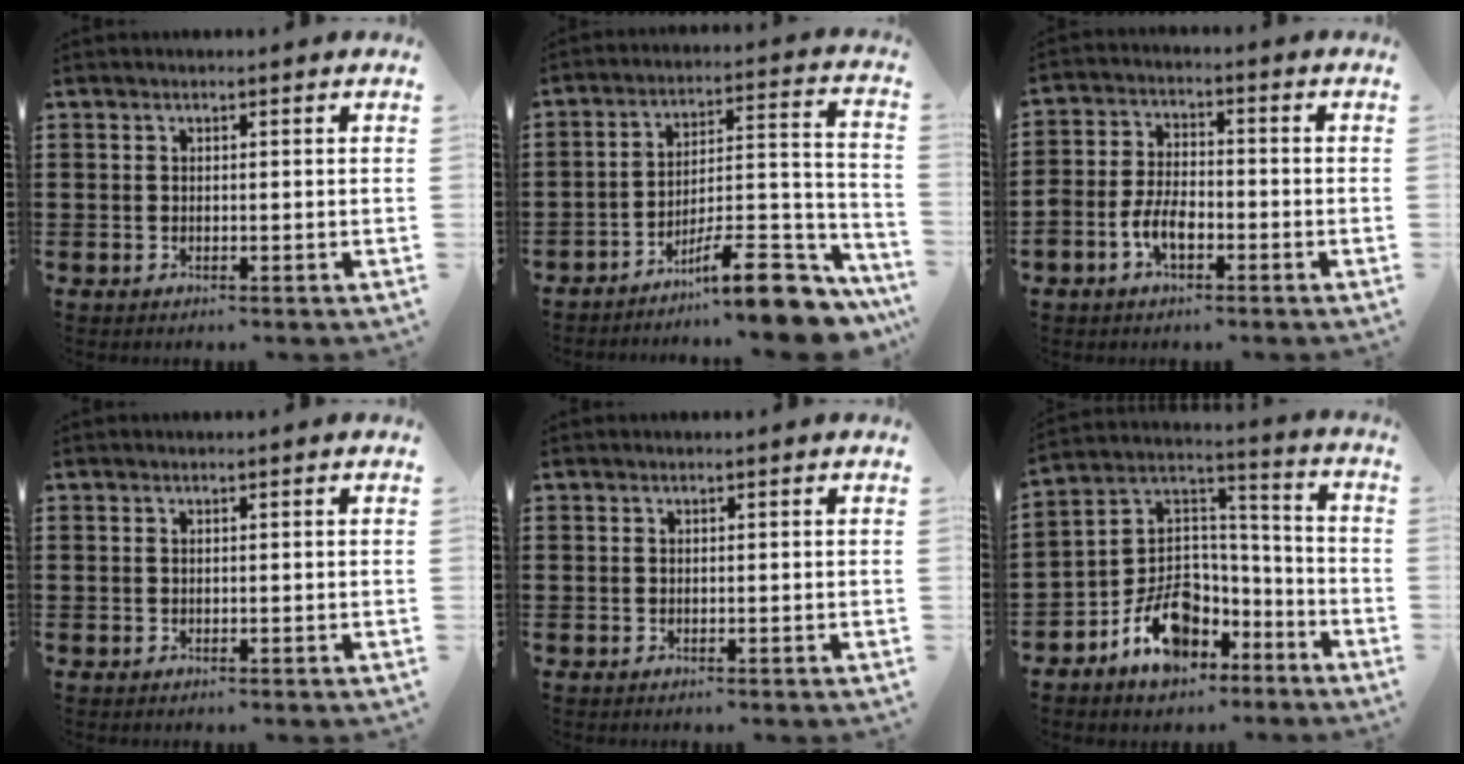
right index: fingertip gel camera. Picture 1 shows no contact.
{"total": 12.3, "force": [-9.4, 2.2, 7.6], "torque": [-0.099, 0.031, -0.167]}
{"total": 4.9, "force": [-2.4, 2.6, 3.4], "torque": [-0.087, 0.001, -0.052]}
{"total": 0.0}
{"total": 0.0}
{"total": 11.7, "force": [-6.9, 8.0, 5.0], "torque": [-0.100, 0.026, -0.123]}